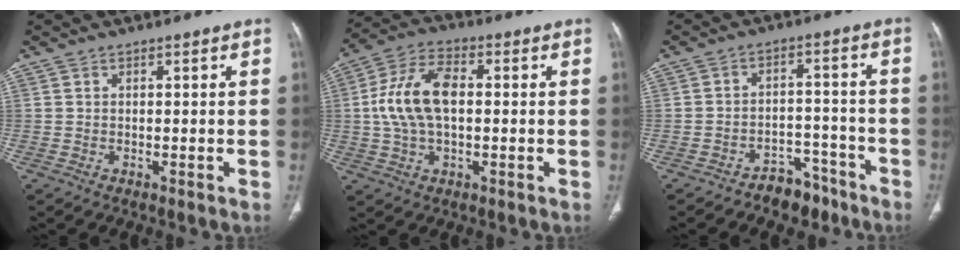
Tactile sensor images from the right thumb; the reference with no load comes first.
{"total": 12.3, "force": [0.6, 6.9, 10.2], "torque": [-0.205, 0.024, 0.008]}
{"total": 6.8, "force": [-5.2, 4.0, 1.8], "torque": [0.000, 0.056, -0.077]}